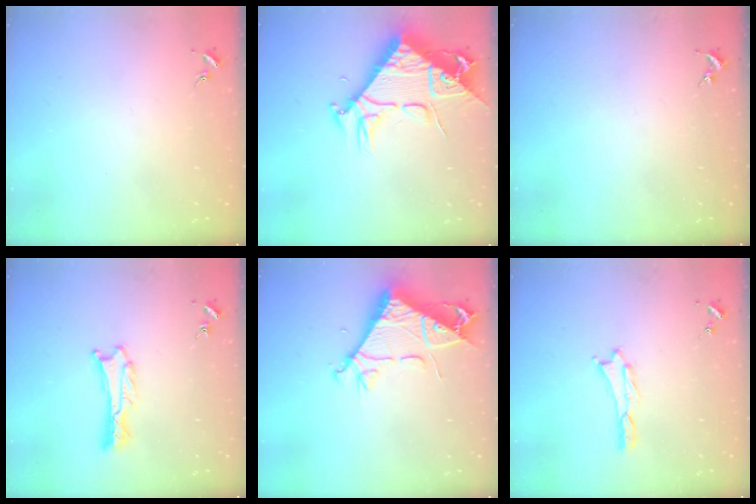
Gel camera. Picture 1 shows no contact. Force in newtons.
{"total": 9.9, "press": 9.9, "slide": 1.0}
{"total": 0.0}
{"total": 1.1, "press": 1.1, "slide": 0.0}
{"total": 8.4, "press": 8.3, "slide": 0.7}
{"total": 0.0}